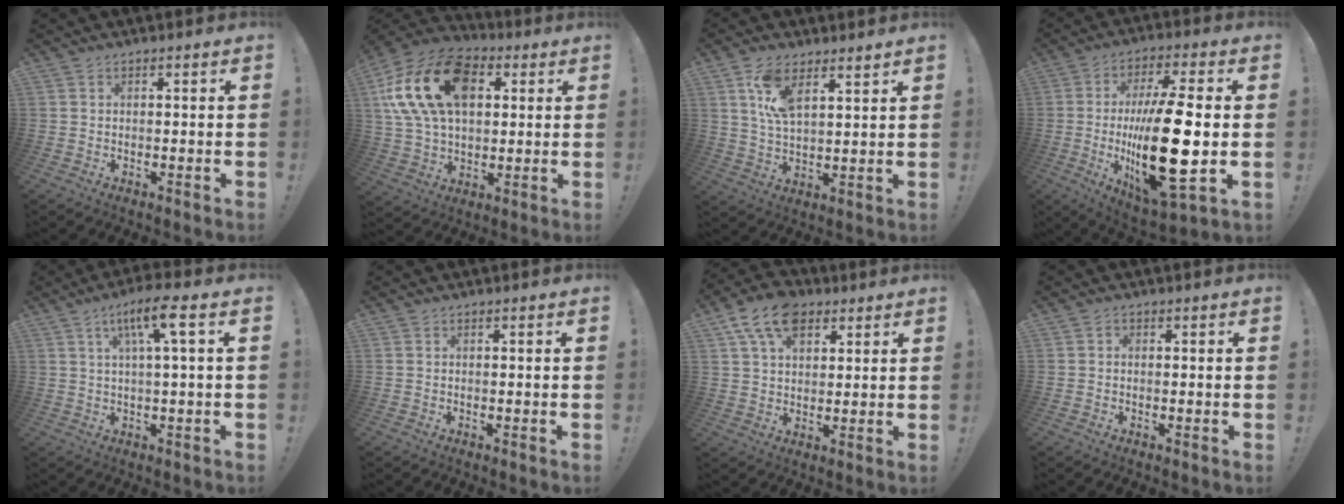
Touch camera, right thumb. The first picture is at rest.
{"total": 23.1, "force": [7.1, 15.4, 15.8], "torque": [-0.295, -0.012, 0.130]}
{"total": 9.4, "force": [5.7, 4.0, 6.3], "torque": [-0.118, -0.015, 0.105]}
{"total": 24.5, "force": [-1.9, 7.5, 23.2], "torque": [-0.435, -0.019, -0.033]}
{"total": 8.9, "force": [2.8, 0.9, 8.3], "torque": [-0.142, 0.000, 0.040]}
{"total": 0.0}
{"total": 12.4, "force": [6.3, 8.1, 7.1], "torque": [-0.118, -0.014, 0.118]}
{"total": 0.6, "force": [-0.3, 0.4, 0.3], "torque": [-0.011, 0.004, -0.004]}